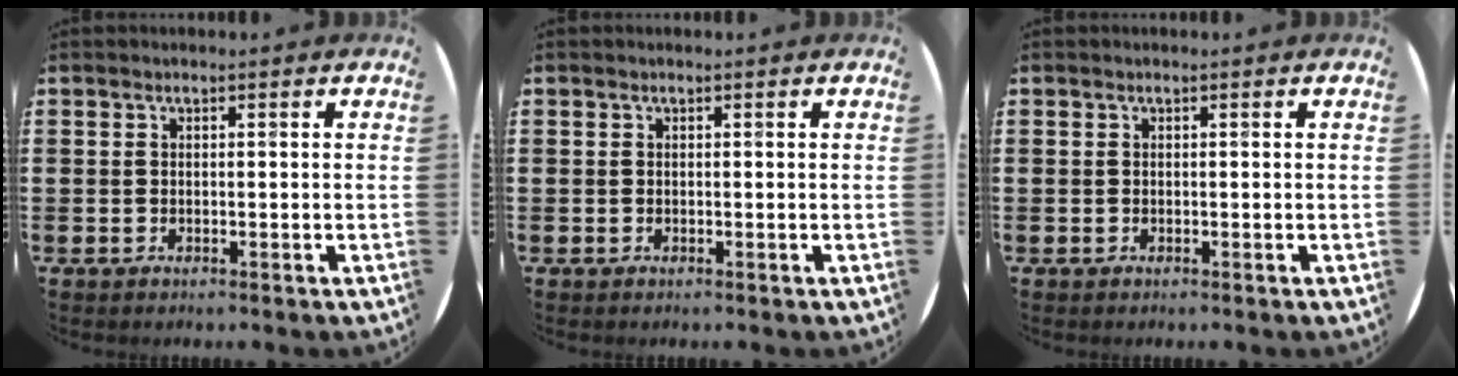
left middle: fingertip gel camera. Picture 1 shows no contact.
{"total": 0.0}
{"total": 0.0}